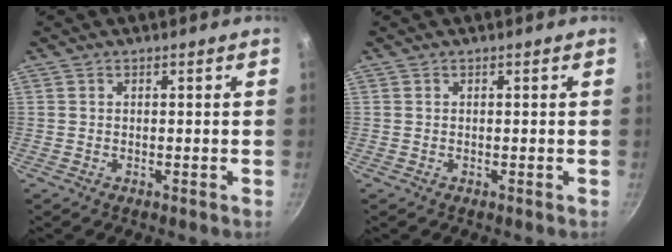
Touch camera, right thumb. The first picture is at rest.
{"total": 0.0}